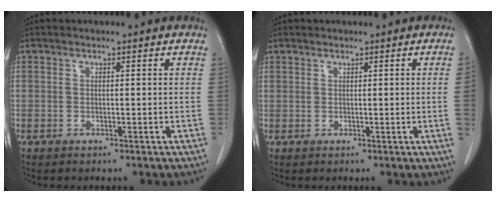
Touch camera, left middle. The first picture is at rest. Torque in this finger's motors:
{"motor_torque": [0.55, -0.56, -0.63, -0.21]}